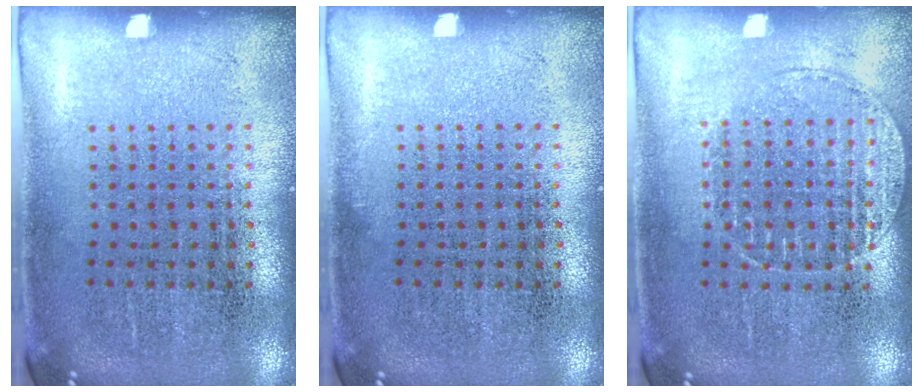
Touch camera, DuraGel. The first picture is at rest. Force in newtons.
{"total": 0.0}
{"total": 1.1, "press": 1.1, "slide": 0.4}